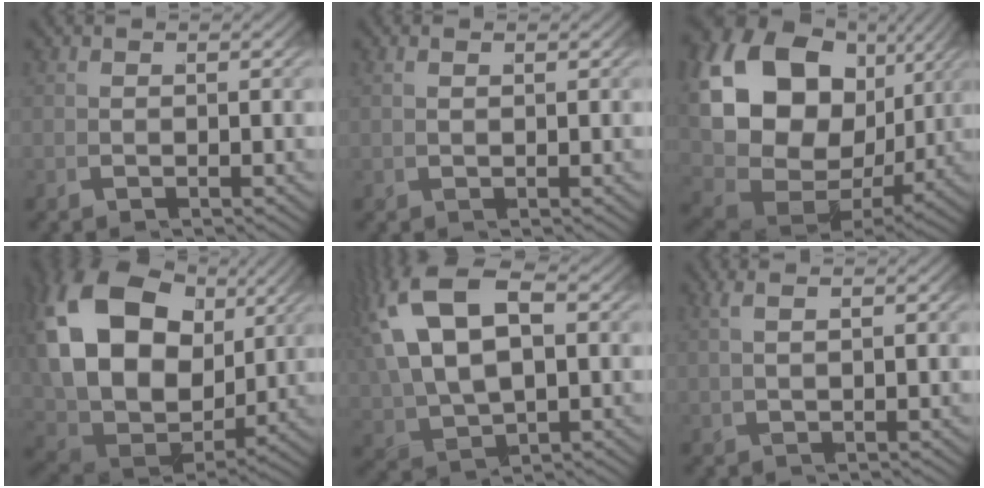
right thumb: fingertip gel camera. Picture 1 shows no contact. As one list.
[{"total": 1.1, "force": [0.3, 0.8, 0.7], "torque": [-0.019, -0.003, 0.012]}, {"total": 23.6, "force": [3.1, 17.0, 16.0], "torque": [-0.332, -0.014, 0.051]}, {"total": 20.2, "force": [2.2, 14.4, 14.0], "torque": [-0.328, -0.038, 0.047]}, {"total": 10.7, "force": [1.5, 7.4, 7.7], "torque": [-0.191, -0.024, 0.043]}, {"total": 1.5, "force": [1.0, 0.1, 1.1], "torque": [-0.022, 0.011, 0.021]}]